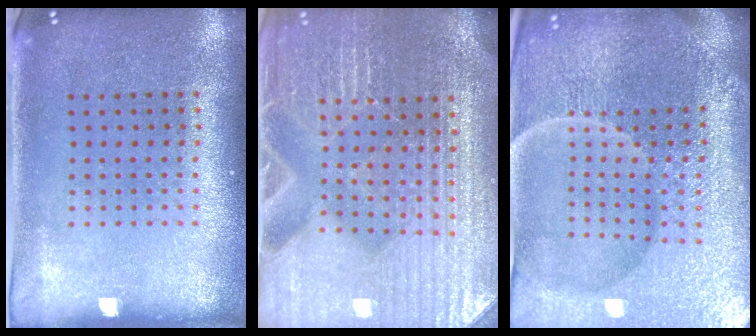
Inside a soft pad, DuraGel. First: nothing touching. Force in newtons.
{"total": 4.8, "press": 4.6, "slide": 1.5}
{"total": 6.4, "press": 5.7, "slide": 2.9}